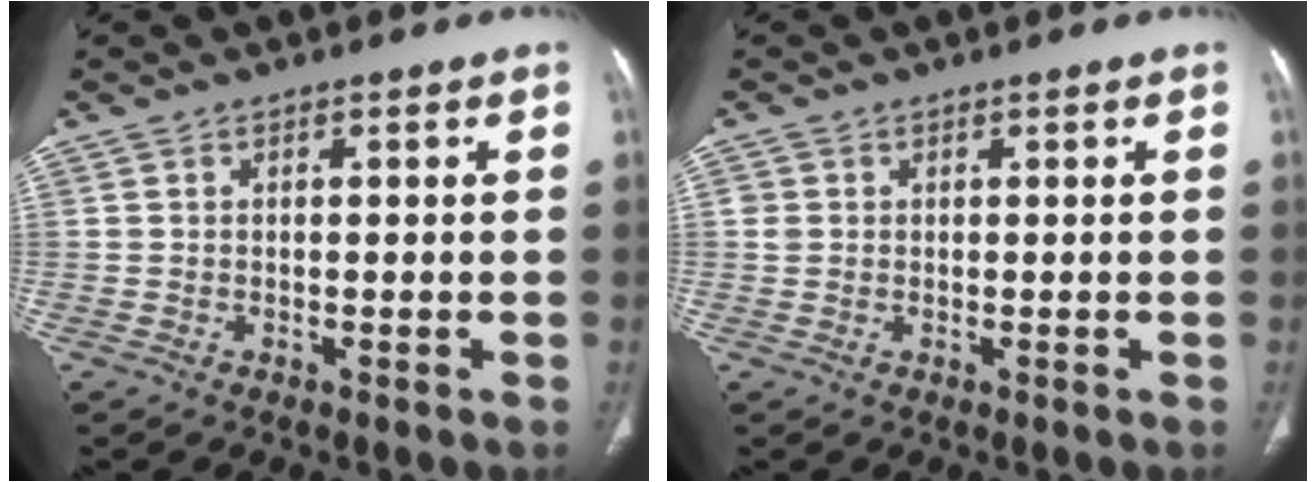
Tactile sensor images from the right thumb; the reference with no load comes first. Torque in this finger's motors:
{"motor_torque": [-0.21, 0.05, 0.05, 0.37, -0.01]}